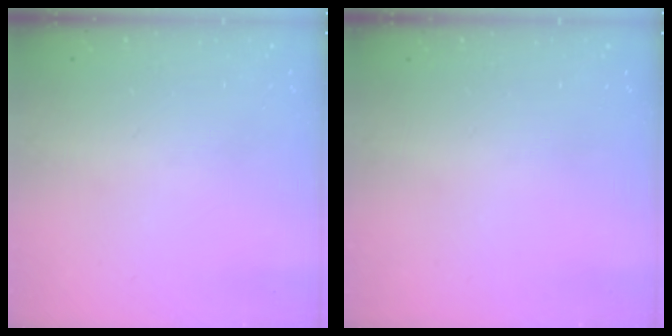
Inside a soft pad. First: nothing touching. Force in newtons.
{"total": 0.0}